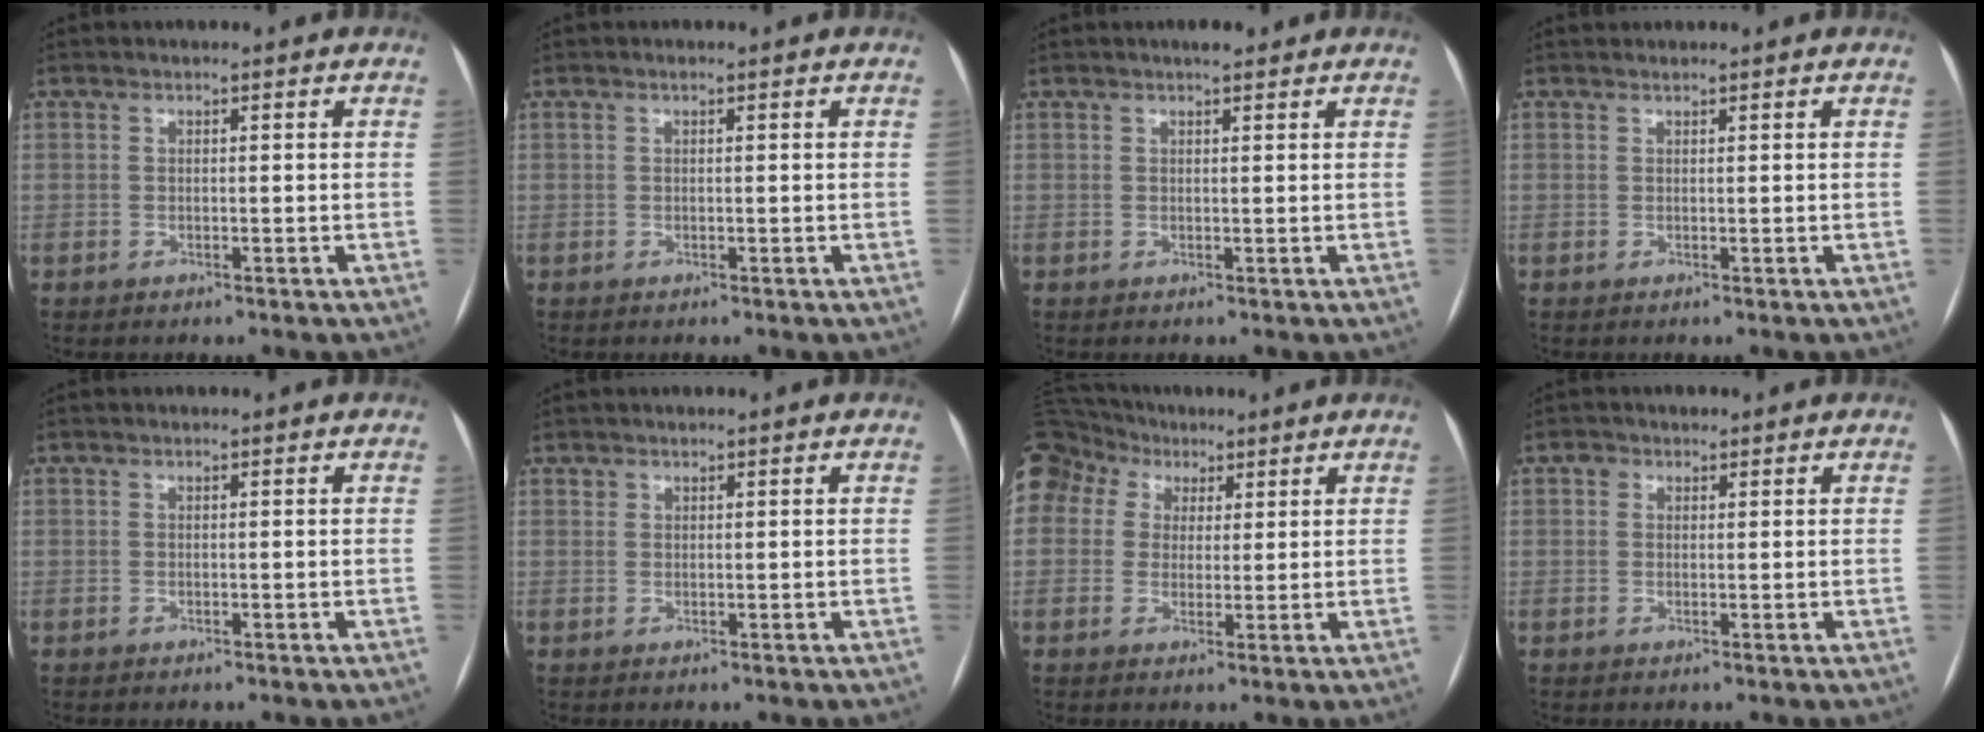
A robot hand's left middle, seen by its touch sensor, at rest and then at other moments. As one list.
[{"total": 0.0}, {"total": 2.0, "force": [1.5, 0.5, 1.1], "torque": [-0.020, 0.007, 0.022]}, {"total": 0.5, "force": [0.5, 0.1, 0.0], "torque": [-0.007, 0.010, 0.012]}, {"total": 0.0}, {"total": 0.6, "force": [0.5, 0.4, 0.0], "torque": [0.003, 0.004, 0.007]}, {"total": 17.9, "force": [8.2, 14.5, 6.6], "torque": [-0.216, 0.098, 0.164]}, {"total": 1.4, "force": [0.7, 1.2, 0.2], "torque": [0.000, 0.005, 0.006]}]